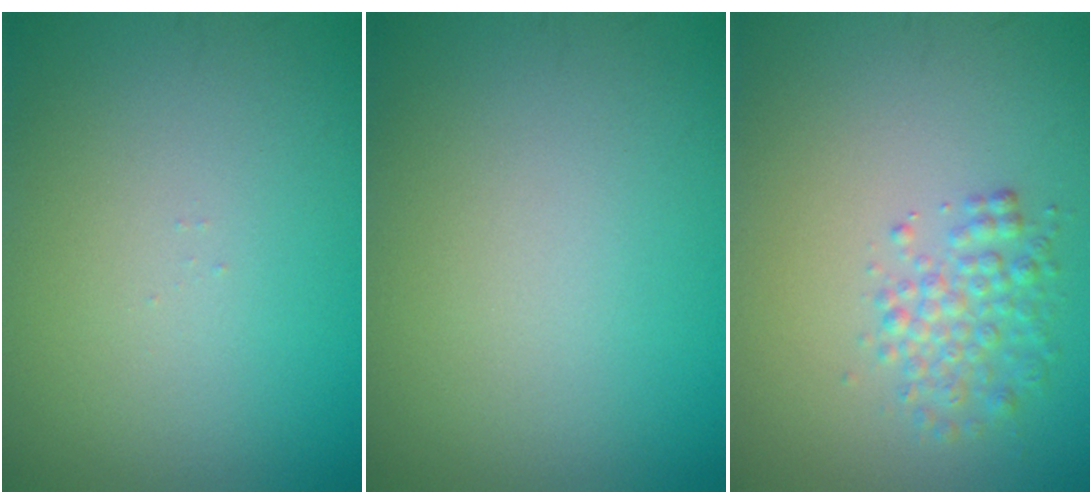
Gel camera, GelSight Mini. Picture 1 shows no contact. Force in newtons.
{"total": 0.0}
{"total": 2.4, "press": 2.4, "slide": 0.1}